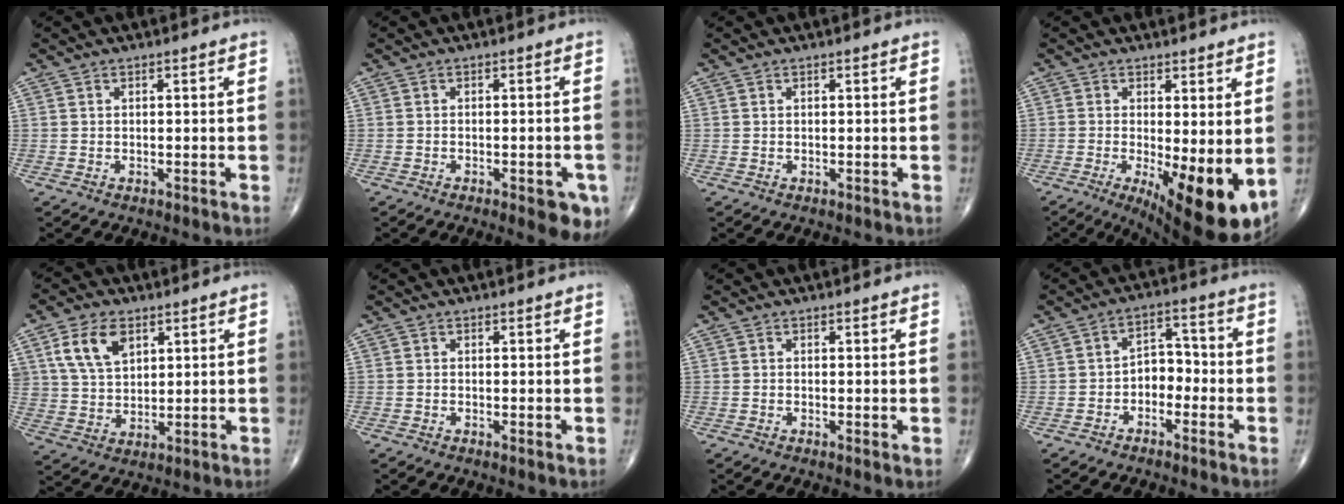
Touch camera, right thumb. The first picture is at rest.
{"total": 5.9, "force": [-2.8, 2.2, 4.8], "torque": [-0.042, 0.004, -0.030]}
{"total": 0.0}
{"total": 13.2, "force": [-2.4, 4.3, 12.3], "torque": [-0.180, -0.029, -0.022]}
{"total": 9.3, "force": [4.2, 5.9, 5.8], "torque": [-0.095, -0.014, 0.084]}
{"total": 0.6, "force": [0.0, 0.1, 0.5], "torque": [-0.013, -0.004, -0.004]}
{"total": 0.9, "force": [0.0, 0.2, 0.8], "torque": [-0.016, -0.005, -0.003]}
{"total": 5.5, "force": [-2.1, 3.9, 3.2], "torque": [-0.025, 0.033, -0.048]}